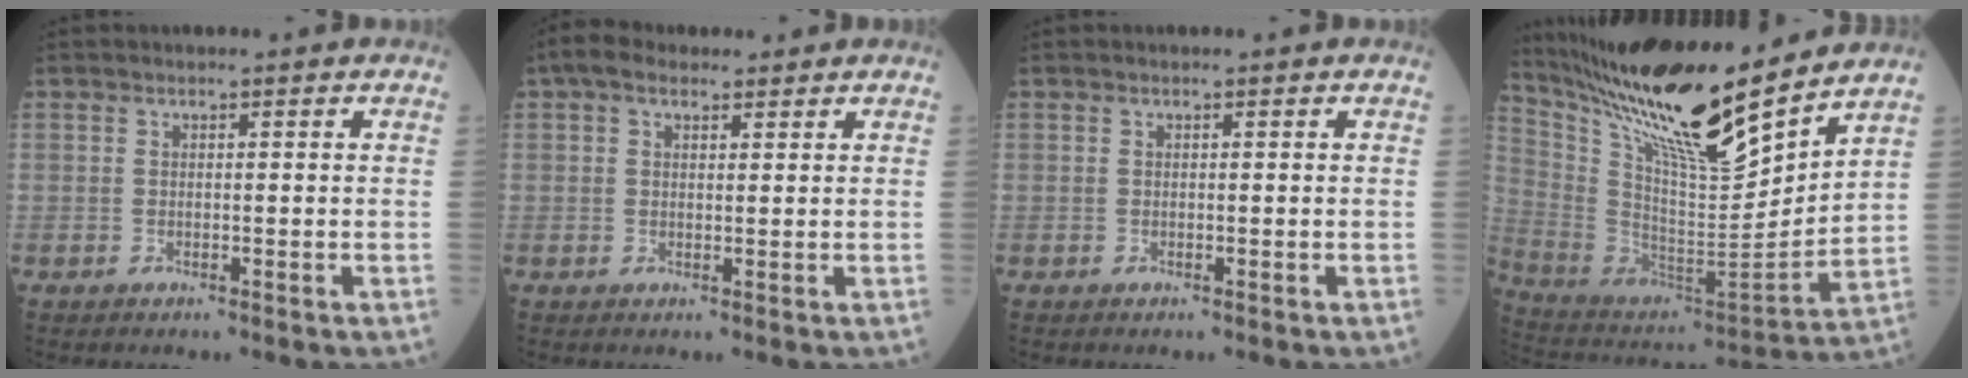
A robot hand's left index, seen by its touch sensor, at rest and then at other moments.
{"total": 3.8, "force": [2.4, 2.2, 2.0], "torque": [-0.048, 0.030, 0.047]}
{"total": 0.0}
{"total": 24.1, "force": [19.7, 2.2, 13.7], "torque": [-0.249, -0.022, 0.347]}